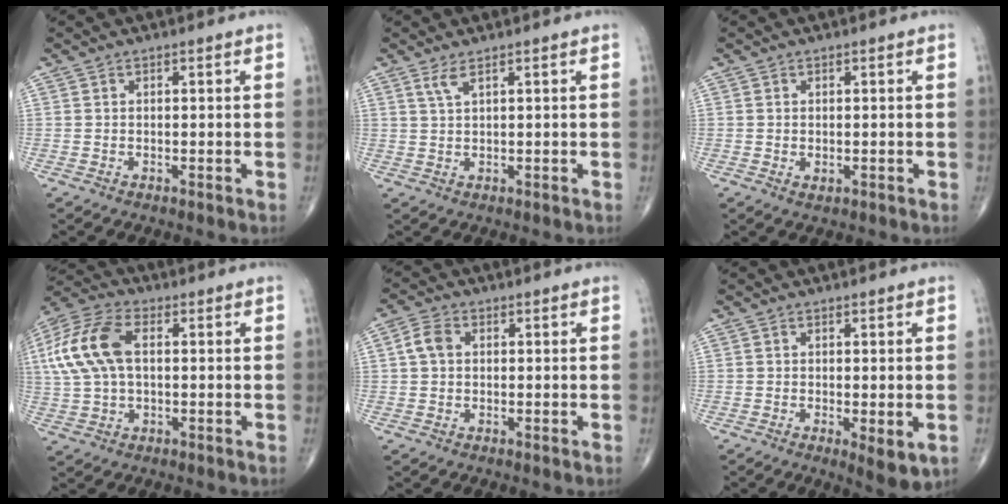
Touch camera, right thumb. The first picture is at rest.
{"total": 2.1, "force": [1.3, 0.3, 1.6], "torque": [-0.041, -0.003, 0.033]}
{"total": 1.1, "force": [-0.2, 0.7, 0.8], "torque": [-0.012, -0.003, -0.001]}
{"total": 14.1, "force": [2.1, 7.9, 11.4], "torque": [-0.256, 0.024, 0.038]}
{"total": 3.8, "force": [0.6, 2.8, 2.5], "torque": [-0.052, 0.011, 0.007]}
{"total": 5.0, "force": [-1.1, 1.6, 4.6], "torque": [-0.067, -0.016, -0.014]}